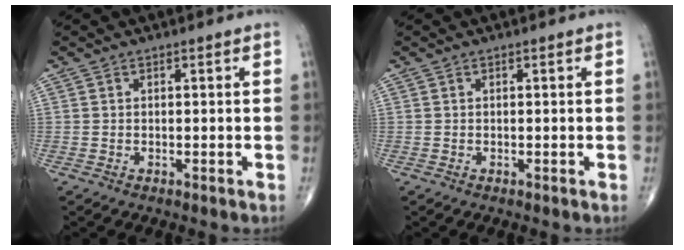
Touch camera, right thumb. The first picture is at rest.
{"total": 0.0}